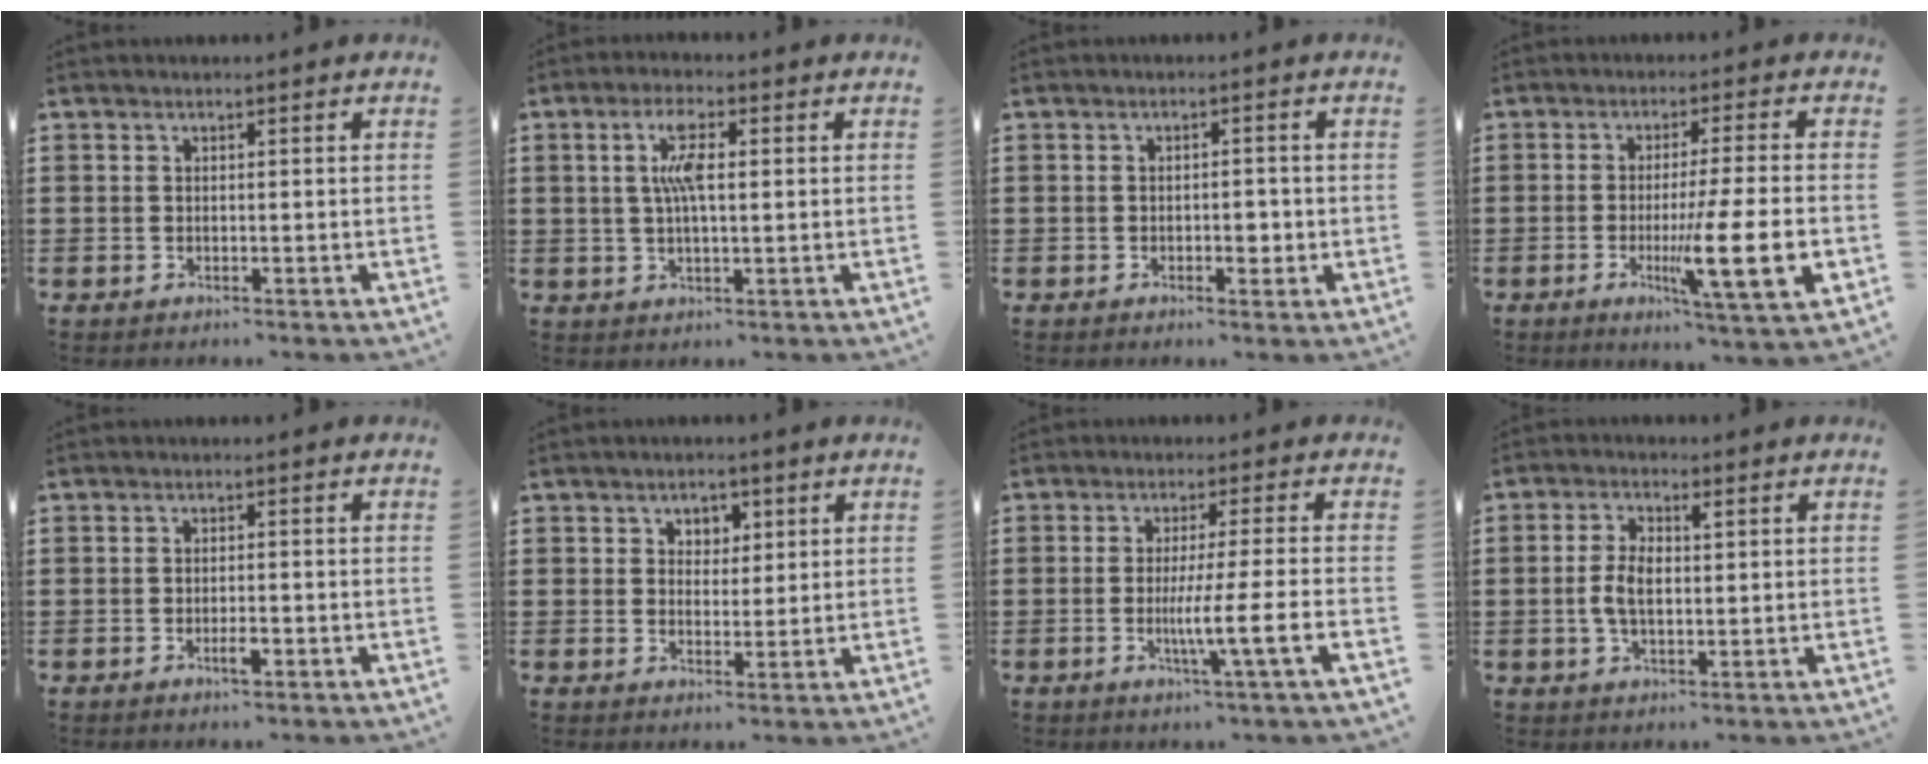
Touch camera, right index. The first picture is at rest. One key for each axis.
{"total": 5.7, "fx": 1.0, "fy": 1.8, "fz": 5.3, "tx": -0.108, "ty": 0.011, "tz": 0.013}
{"total": 2.2, "fx": -0.7, "fy": 1.0, "fz": 1.9, "tx": -0.034, "ty": 0.003, "tz": -0.014}
{"total": 11.4, "fx": -2.6, "fy": 0.7, "fz": 11.1, "tx": -0.194, "ty": -0.022, "tz": -0.048}
{"total": 2.2, "fx": -1.0, "fy": 0.6, "fz": 1.9, "tx": -0.041, "ty": -0.002, "tz": -0.020}
{"total": 2.7, "fx": 1.5, "fy": 2.2, "fz": 0.7, "tx": -0.026, "ty": 0.012, "tz": 0.024}
{"total": 7.2, "fx": -1.9, "fy": -0.7, "fz": 6.9, "tx": -0.113, "ty": -0.016, "tz": -0.032}
{"total": 4.5, "fx": 0.2, "fy": 2.1, "fz": 3.9, "tx": -0.091, "ty": 0.002, "tz": -0.002}